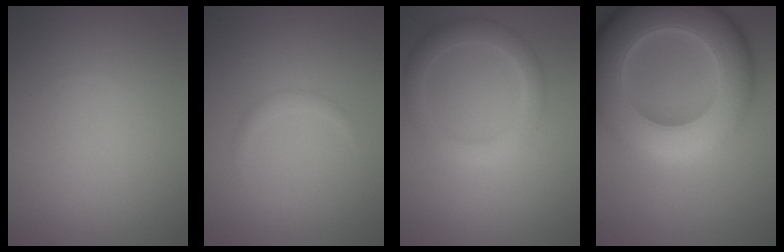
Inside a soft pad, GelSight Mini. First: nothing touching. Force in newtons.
{"total": 0.9, "press": 0.9, "slide": 0.0}
{"total": 3.1, "press": 3.1, "slide": 0.2}
{"total": 14.0, "press": 13.9, "slide": 0.5}